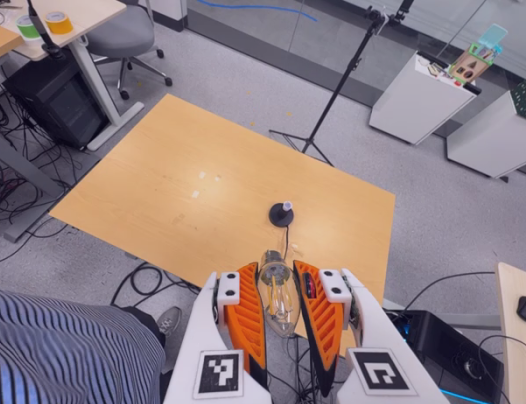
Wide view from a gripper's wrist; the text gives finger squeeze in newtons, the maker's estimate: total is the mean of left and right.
{"total": 23.1, "left": 24.5, "right": 21.7}